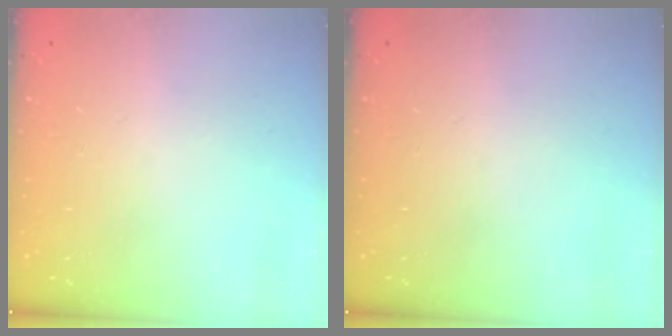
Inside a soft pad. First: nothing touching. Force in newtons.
{"total": 0.0}